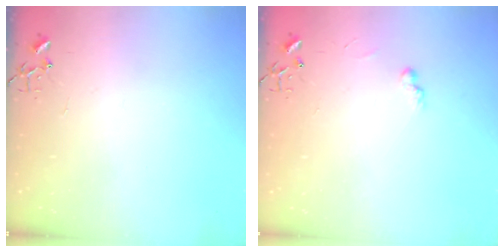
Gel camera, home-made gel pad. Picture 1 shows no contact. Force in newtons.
{"total": 4.3, "press": 4.2, "slide": 0.6}